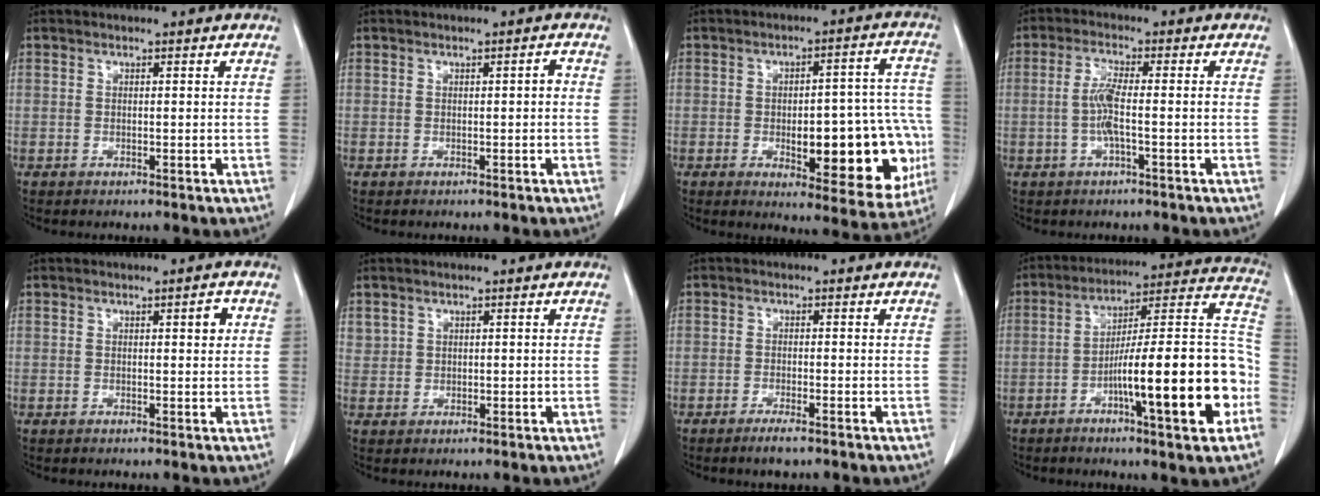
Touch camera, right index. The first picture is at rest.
{"total": 0.9, "force": [0.0, 0.1, 0.9], "torque": [-0.012, 0.002, 0.001]}
{"total": 18.4, "force": [-4.1, 6.4, 16.7], "torque": [-0.139, 0.034, -0.029]}
{"total": 4.3, "force": [-0.9, 0.2, 4.2], "torque": [-0.089, 0.004, -0.018]}
{"total": 1.8, "force": [0.6, 0.3, 1.6], "torque": [-0.023, 0.002, 0.009]}
{"total": 1.5, "force": [1.0, 1.0, 0.2], "torque": [0.003, 0.004, 0.021]}
{"total": 2.3, "force": [-1.6, 0.2, 1.5], "torque": [-0.028, -0.003, -0.027]}
{"total": 20.9, "force": [-6.7, 1.9, 19.8], "torque": [-0.253, 0.018, -0.101]}